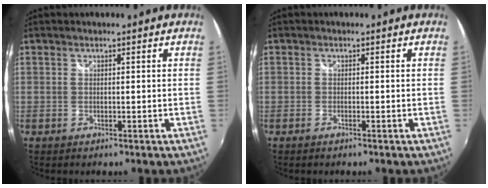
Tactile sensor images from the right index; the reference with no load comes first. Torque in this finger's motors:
{"motor_torque": [0.11, 0.06, 0.05, 0.00]}